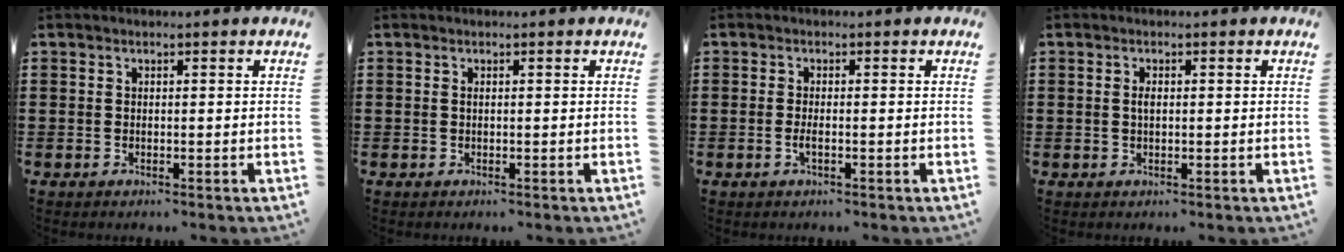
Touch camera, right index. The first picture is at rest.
{"total": 0.0}
{"total": 1.4, "force": [-0.4, 0.3, 1.3], "torque": [-0.032, -0.004, -0.010]}
{"total": 1.3, "force": [0.1, 0.5, 1.2], "torque": [-0.025, 0.003, 0.001]}